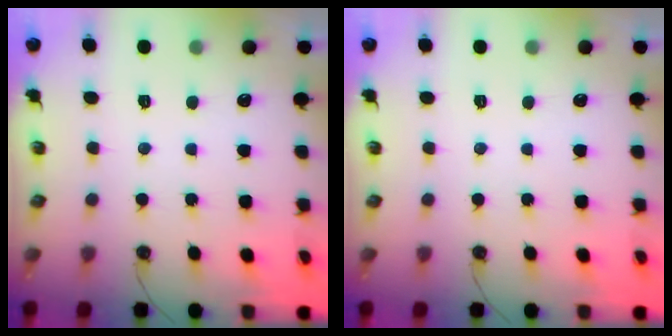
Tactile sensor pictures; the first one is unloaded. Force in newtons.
{"total": 0.0}